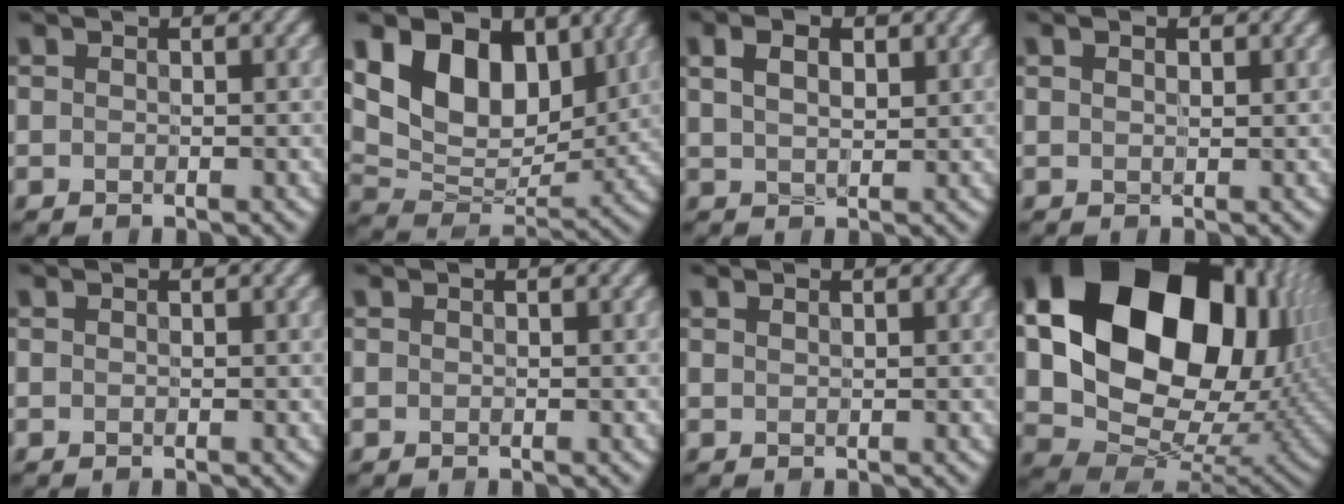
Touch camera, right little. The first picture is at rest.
{"total": 11.7, "force": [4.8, 7.4, 7.6], "torque": [-0.142, 0.012, 0.070]}
{"total": 2.9, "force": [1.0, 1.5, 2.2], "torque": [-0.044, 0.002, 0.017]}
{"total": 1.0, "force": [0.4, 0.5, 0.7], "torque": [-0.011, 0.000, 0.007]}
{"total": 0.0}
{"total": 0.0}
{"total": 0.5, "force": [0.4, 0.1, 0.3], "torque": [0.000, 0.003, 0.003]}
{"total": 21.8, "force": [6.2, 15.5, 14.0], "torque": [-0.297, 0.015, 0.131]}